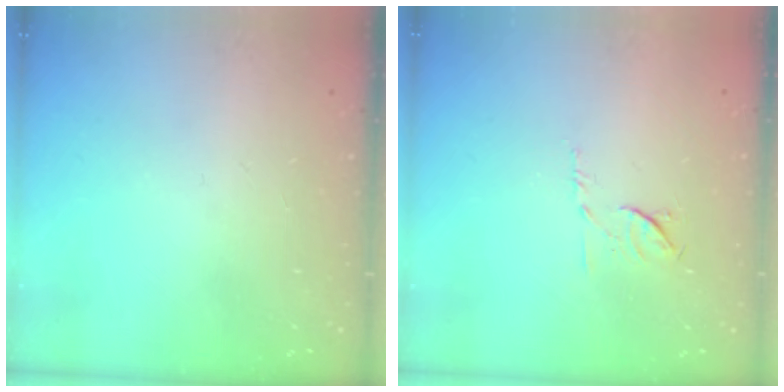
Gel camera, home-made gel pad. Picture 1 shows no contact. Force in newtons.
{"total": 6.7, "press": 6.6, "slide": 1.1}